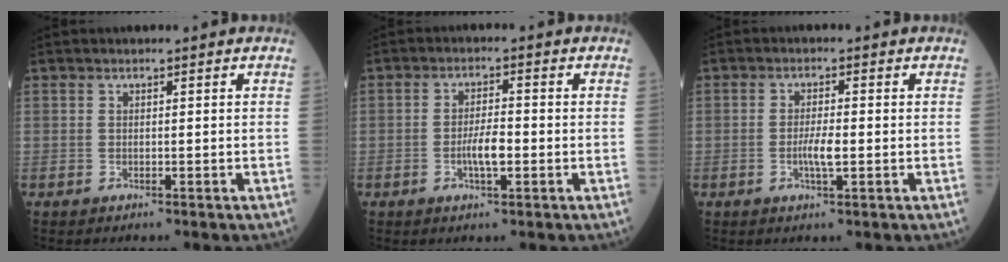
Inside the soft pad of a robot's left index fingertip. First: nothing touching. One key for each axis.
{"total": 3.7, "fx": -1.1, "fy": 0.9, "fz": 3.4, "tx": -0.061, "ty": 0.001, "tz": -0.020}
{"total": 2.9, "fx": -0.7, "fy": 0.4, "fz": 2.8, "tx": -0.049, "ty": -0.002, "tz": -0.013}